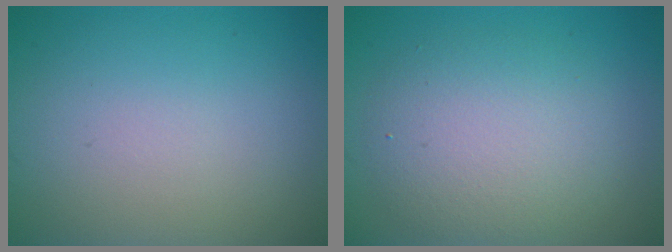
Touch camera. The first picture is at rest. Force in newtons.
{"total": 5.1, "press": 5.1, "slide": 0.5}